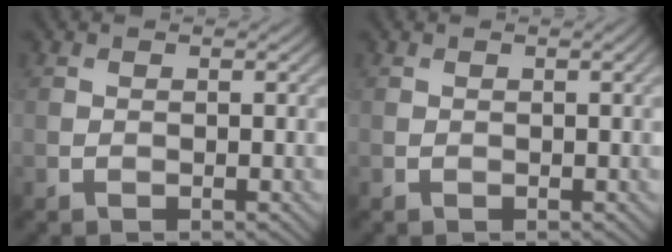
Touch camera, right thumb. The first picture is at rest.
{"total": 0.6, "force": [0.1, 0.1, 0.6], "torque": [-0.009, 0.003, 0.001]}